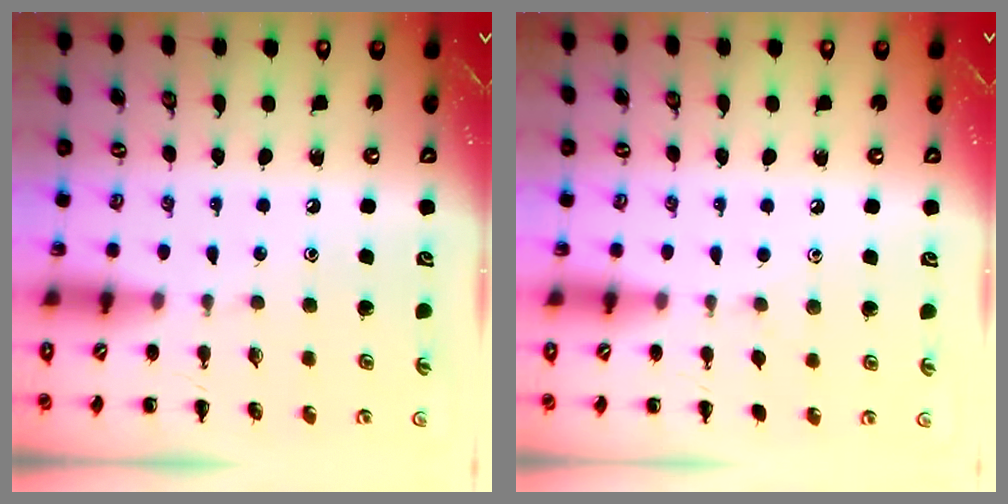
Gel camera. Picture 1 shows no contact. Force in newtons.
{"total": 2.9, "press": 2.7, "slide": 1.2}